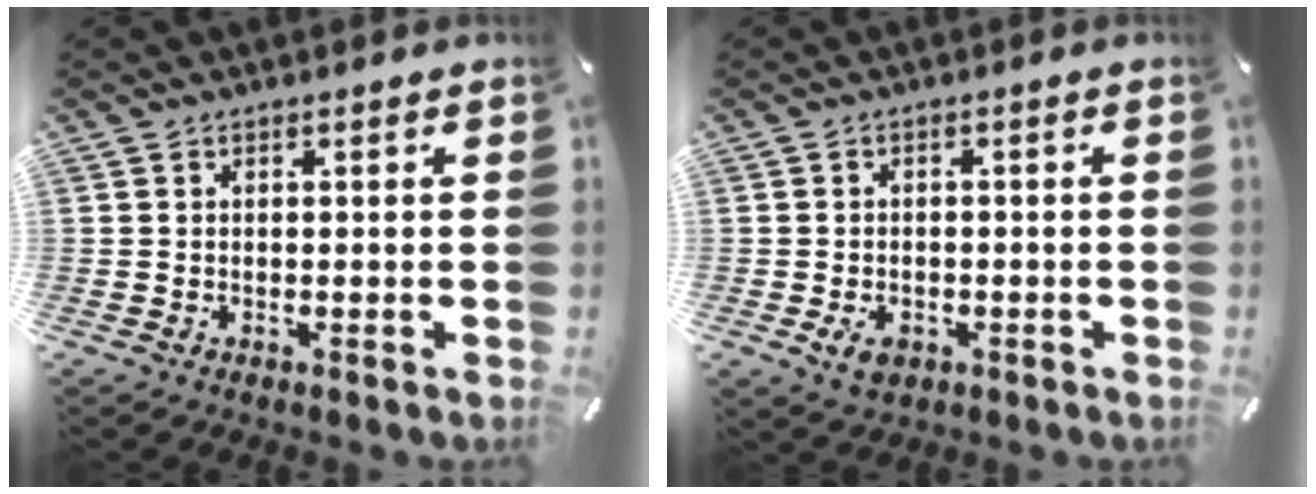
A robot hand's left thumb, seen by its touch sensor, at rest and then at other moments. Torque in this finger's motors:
{"motor_torque": [-0.30, 0.61, 0.01, 0.11, 0.01]}